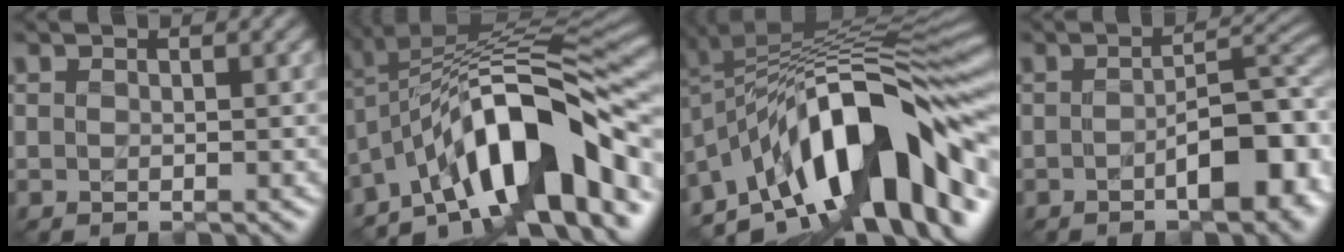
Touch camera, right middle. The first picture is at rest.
{"total": 12.1, "force": [-5.8, 3.4, 10.1], "torque": [-0.148, 0.021, -0.108]}
{"total": 14.8, "force": [-6.1, 5.3, 12.4], "torque": [-0.178, 0.031, -0.116]}
{"total": 7.5, "force": [-2.4, 3.1, 6.4], "torque": [-0.083, 0.009, -0.039]}